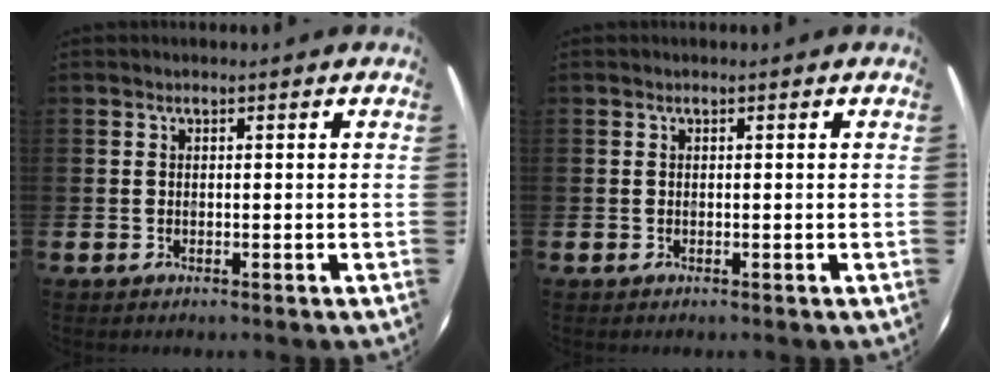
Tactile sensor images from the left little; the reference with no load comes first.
{"total": 0.0}